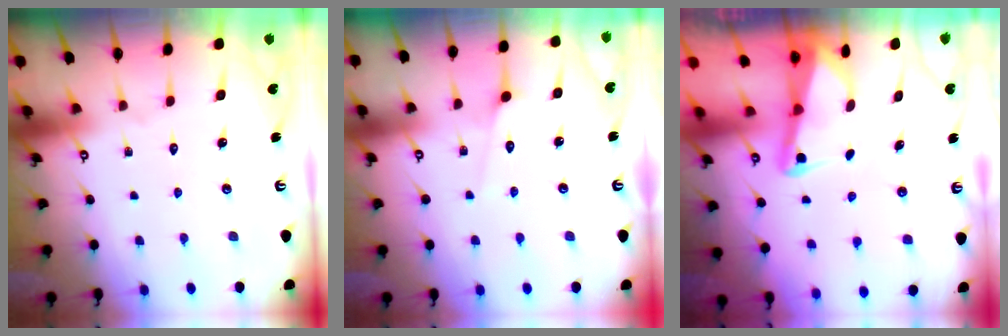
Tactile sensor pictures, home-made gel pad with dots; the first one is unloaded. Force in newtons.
{"total": 3.5, "press": 3.5, "slide": 0.5}
{"total": 2.1, "press": 2.0, "slide": 0.3}